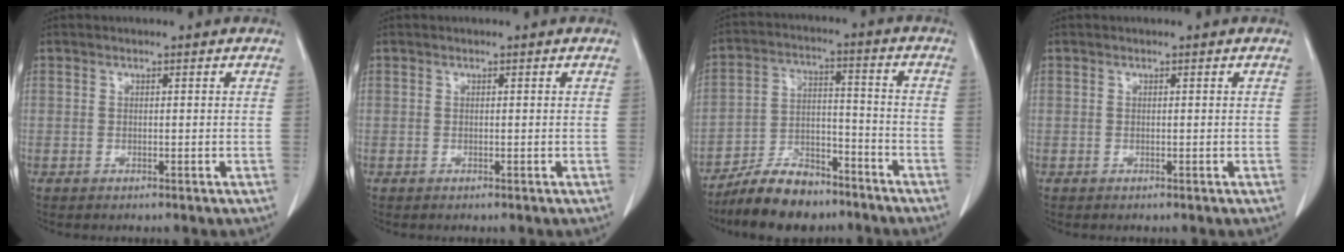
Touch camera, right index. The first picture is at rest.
{"total": 0.0}
{"total": 10.9, "force": [-9.1, 4.0, 4.5], "torque": [-0.081, 0.010, -0.161]}
{"total": 0.0}